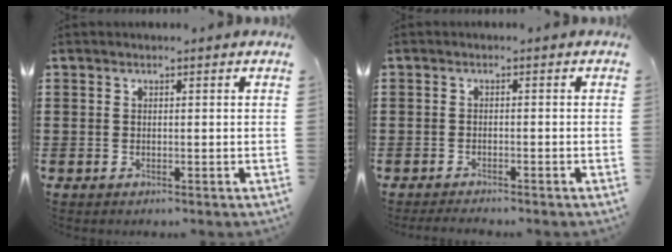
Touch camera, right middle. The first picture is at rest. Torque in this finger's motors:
{"motor_torque": [-0.06, -0.16, -0.06, 0.00]}